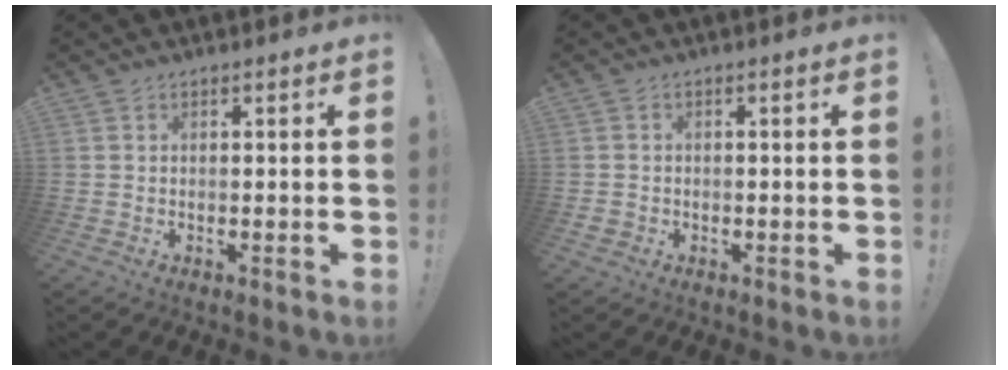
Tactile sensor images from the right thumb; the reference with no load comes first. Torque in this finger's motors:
{"motor_torque": [0.01, 0.08, 0.09, -0.04, -0.06]}